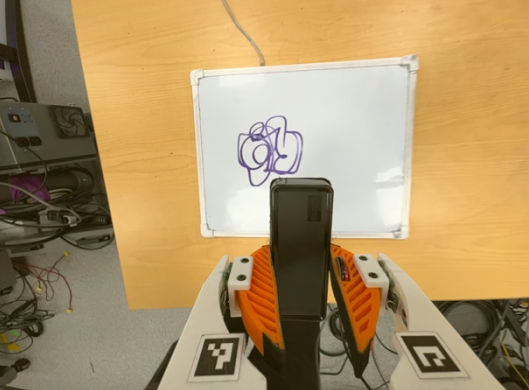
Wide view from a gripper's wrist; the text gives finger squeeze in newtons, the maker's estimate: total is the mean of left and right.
{"total": 5.9, "left": 4.0, "right": 7.9}